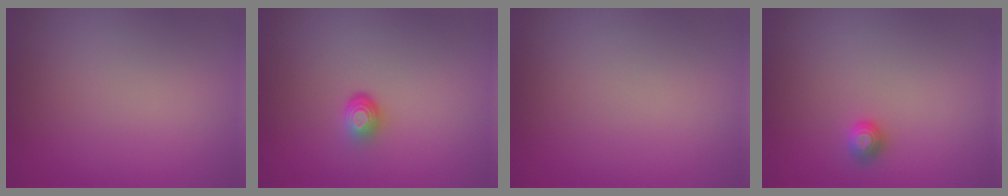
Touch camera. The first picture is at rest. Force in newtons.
{"total": 1.8, "press": 1.1, "slide": 1.4}
{"total": 0.0}
{"total": 1.1, "press": 1.1, "slide": 0.4}